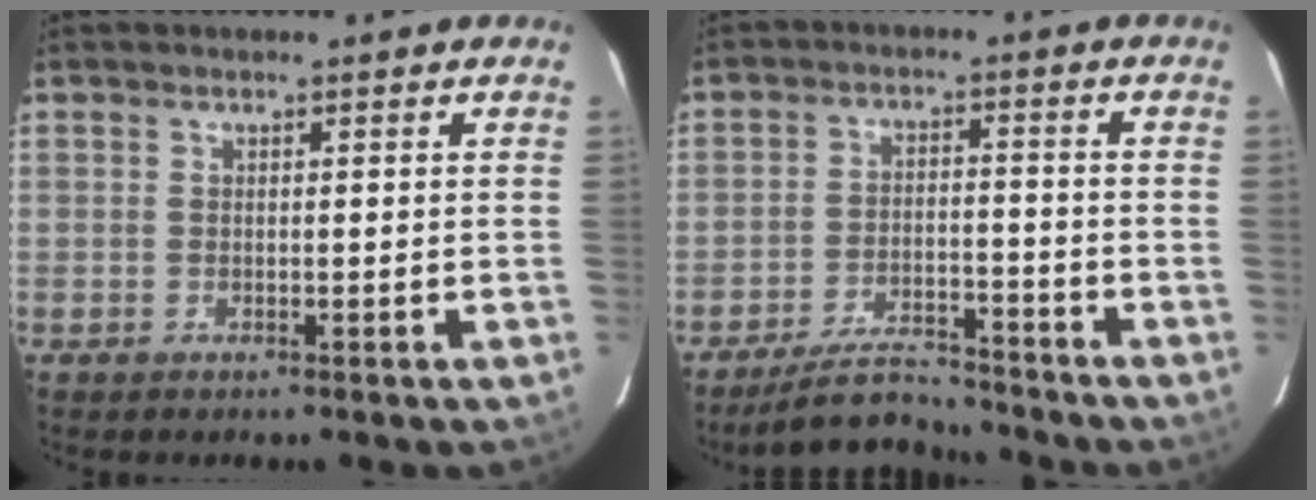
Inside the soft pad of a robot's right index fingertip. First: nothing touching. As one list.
[{"total": 7.2, "force": [-6.9, 1.5, 1.4], "torque": [-0.026, -0.004, -0.118]}]